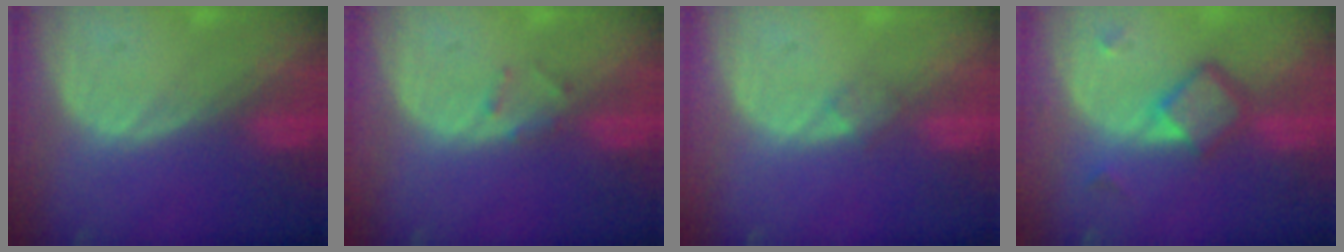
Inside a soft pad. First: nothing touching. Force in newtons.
{"total": 1.3, "press": 1.3, "slide": 0.4}
{"total": 1.4, "press": 1.4, "slide": 0.1}
{"total": 6.2, "press": 5.3, "slide": 3.2}